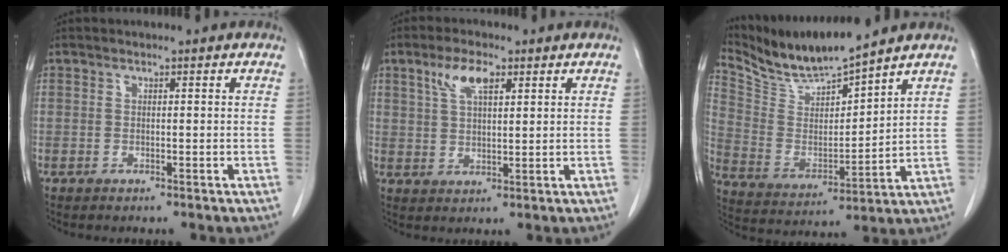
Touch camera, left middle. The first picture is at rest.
{"total": 5.6, "force": [3.0, 2.1, 4.2], "torque": [-0.089, 0.008, 0.059]}
{"total": 11.2, "force": [10.6, -0.5, 3.5], "torque": [-0.083, -0.007, 0.218]}